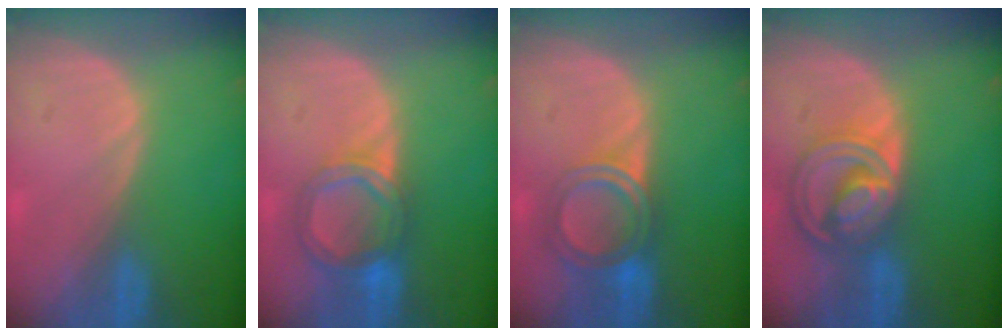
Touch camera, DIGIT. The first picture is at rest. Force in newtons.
{"total": 6.4, "press": 5.6, "slide": 3.0}
{"total": 6.1, "press": 5.3, "slide": 3.0}
{"total": 8.6, "press": 7.3, "slide": 4.6}